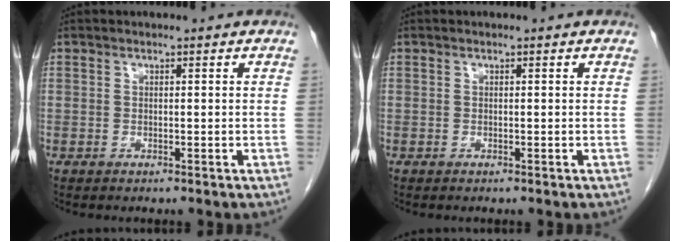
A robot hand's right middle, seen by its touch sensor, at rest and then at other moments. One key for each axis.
{"total": 0.0}